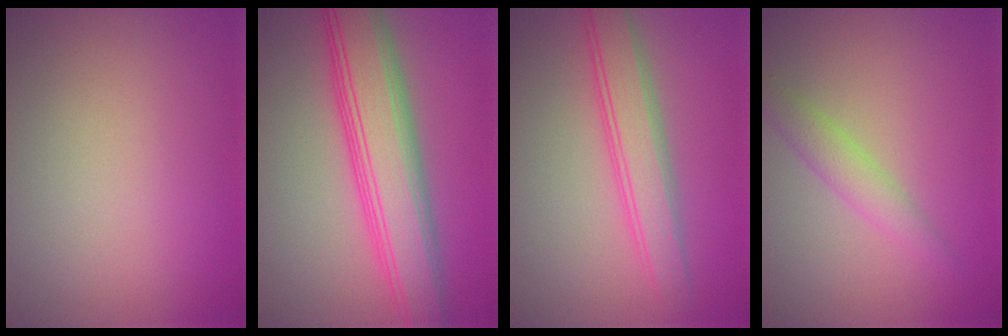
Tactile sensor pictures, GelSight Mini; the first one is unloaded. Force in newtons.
{"total": 7.5, "press": 7.5, "slide": 0.4}
{"total": 3.9, "press": 3.9, "slide": 0.1}
{"total": 2.2, "press": 2.2, "slide": 0.1}